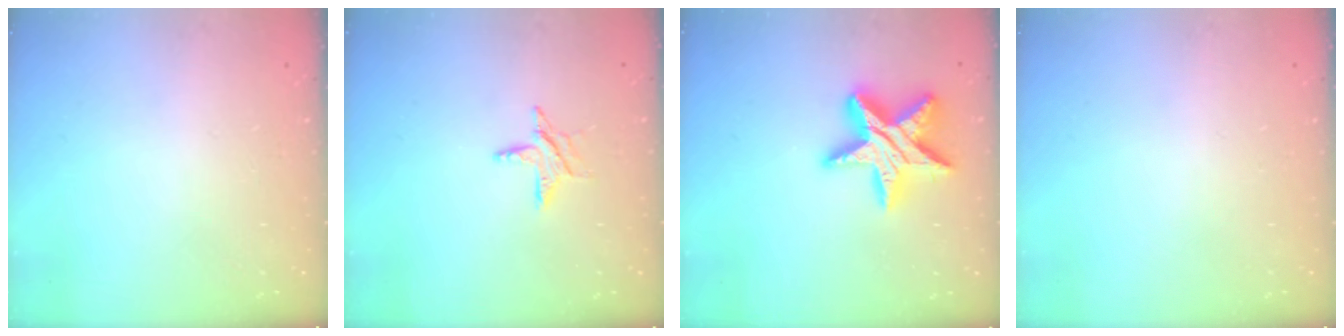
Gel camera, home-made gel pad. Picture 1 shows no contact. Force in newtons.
{"total": 6.7, "press": 6.7, "slide": 0.5}
{"total": 17.9, "press": 17.8, "slide": 1.2}
{"total": 0.0}